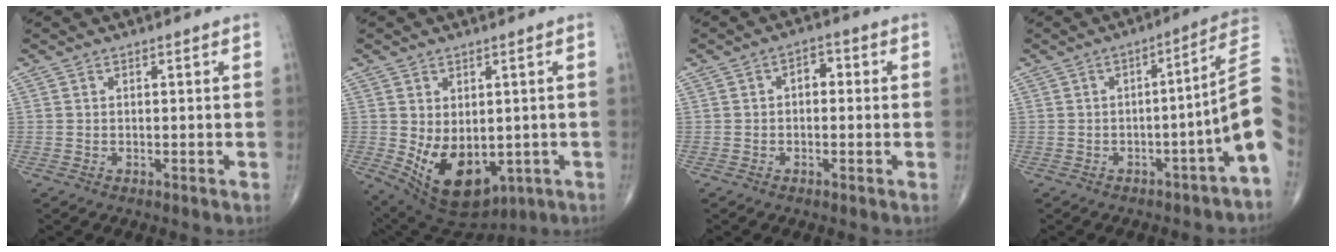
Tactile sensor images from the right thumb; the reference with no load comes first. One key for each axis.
{"total": 13.1, "fx": -2.3, "fy": 8.3, "fz": 9.9, "tx": -0.147, "ty": -0.012, "tz": -0.003}
{"total": 3.2, "fx": 0.1, "fy": 2.1, "fz": 2.5, "tx": -0.019, "ty": 0.012, "tz": -0.006}
{"total": 8.6, "fx": -2.5, "fy": -1.2, "fz": 8.1, "tx": -0.106, "ty": 0.039, "tz": -0.042}